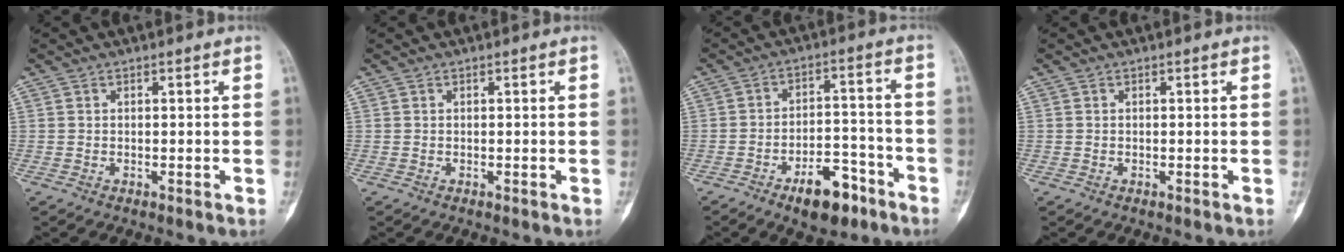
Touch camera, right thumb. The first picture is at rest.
{"total": 0.0}
{"total": 10.4, "force": [-6.3, 5.0, 6.5], "torque": [-0.077, 0.048, -0.095]}
{"total": 0.0}